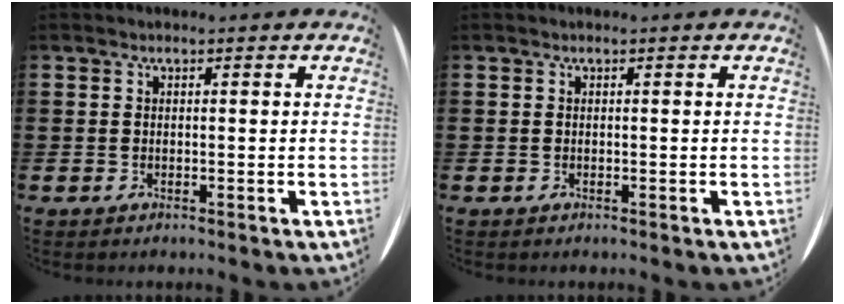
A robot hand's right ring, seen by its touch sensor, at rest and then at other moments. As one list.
[{"total": 0.0}]